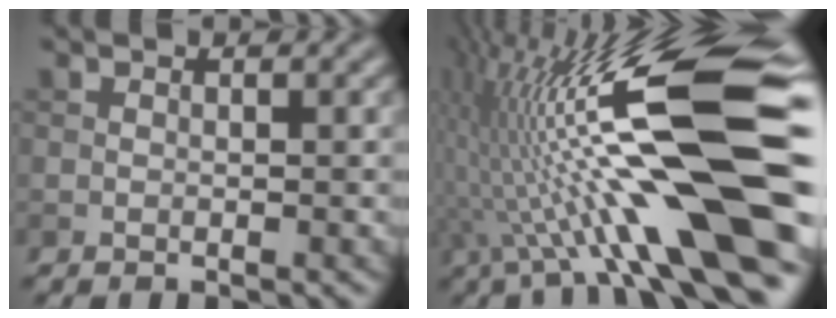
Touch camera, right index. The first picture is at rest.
{"total": 18.1, "force": [-0.2, 3.7, 17.7], "torque": [-0.290, 0.028, -0.004]}